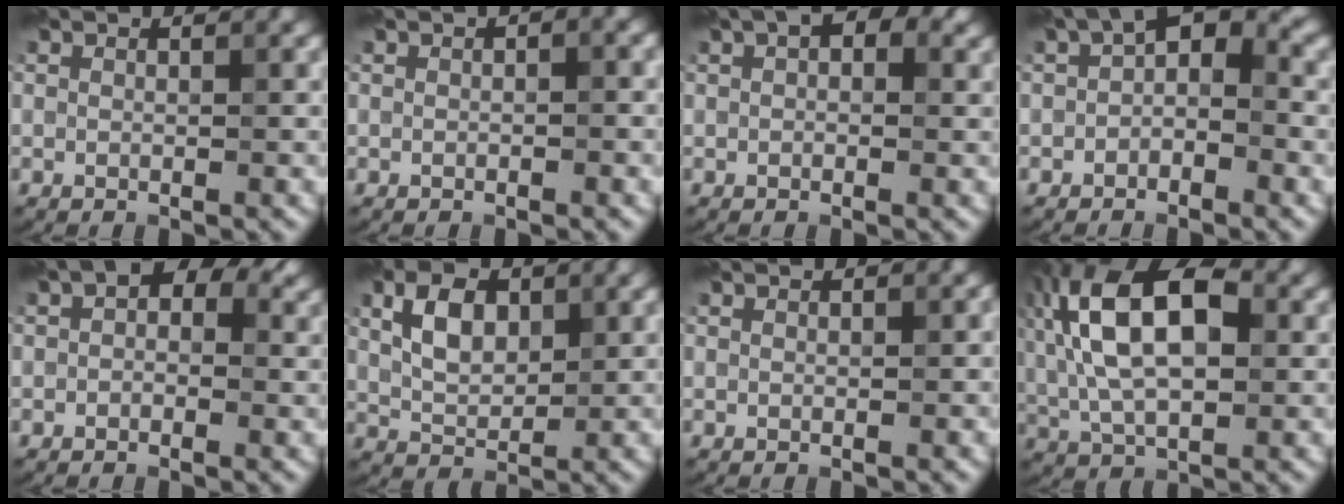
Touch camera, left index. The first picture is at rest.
{"total": 1.0, "force": [-0.1, 0.4, 0.9], "torque": [-0.012, 0.007, -0.001]}
{"total": 3.1, "force": [1.2, 1.8, 2.2], "torque": [-0.022, 0.012, 0.009]}
{"total": 3.2, "force": [-0.7, 1.7, 2.6], "torque": [-0.031, 0.017, -0.023]}
{"total": 3.5, "force": [0.6, 2.3, 2.5], "torque": [-0.015, 0.011, -0.008]}
{"total": 4.1, "force": [1.2, 2.5, 3.0], "torque": [-0.060, 0.005, 0.023]}
{"total": 0.0}
{"total": 12.1, "force": [1.9, 6.4, 10.1], "torque": [-0.180, 0.032, 0.018]}